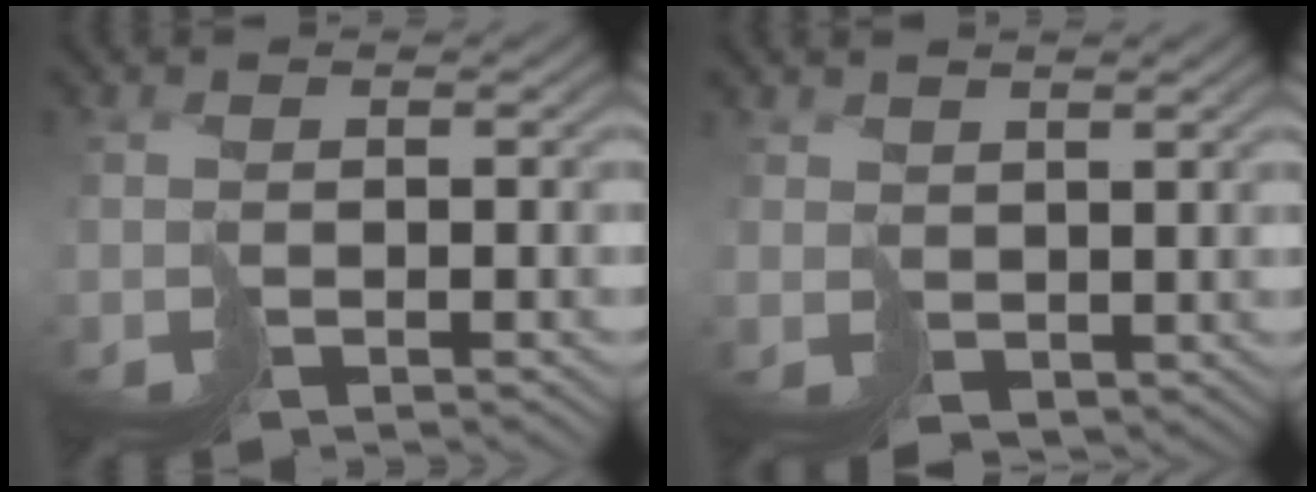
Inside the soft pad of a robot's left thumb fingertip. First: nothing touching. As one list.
[{"total": 2.0, "force": [1.7, 1.0, -0.4], "torque": [0.001, -0.004, 0.041]}]